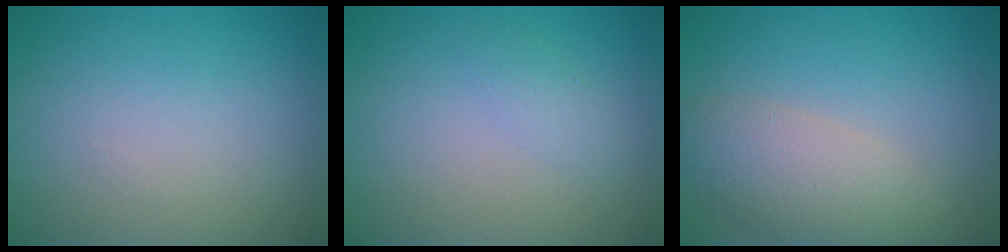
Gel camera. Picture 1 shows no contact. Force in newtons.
{"total": 1.3, "press": 1.3, "slide": 0.0}
{"total": 4.8, "press": 4.8, "slide": 0.4}